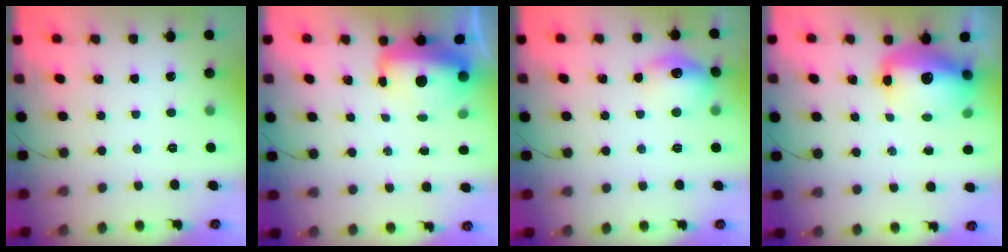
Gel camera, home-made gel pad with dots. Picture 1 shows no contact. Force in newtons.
{"total": 11.7, "press": 11.4, "slide": 2.7}
{"total": 11.7, "press": 11.6, "slide": 0.7}
{"total": 13.5, "press": 13.2, "slide": 3.0}